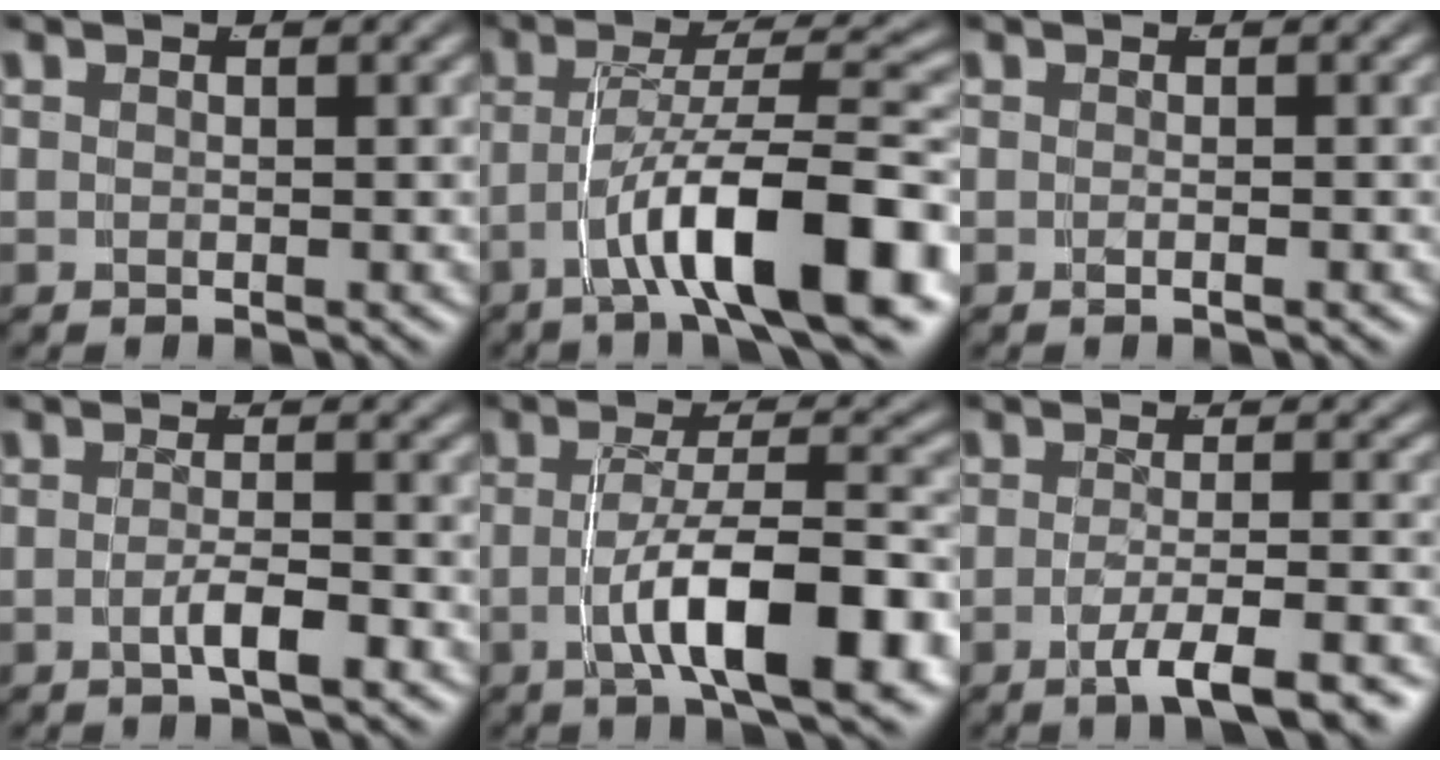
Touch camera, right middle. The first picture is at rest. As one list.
[{"total": 9.8, "force": [-4.4, 2.5, 8.4], "torque": [-0.121, -0.001, -0.062]}, {"total": 0.7, "force": [-0.4, -0.5, 0.2], "torque": [-0.009, -0.002, -0.005]}, {"total": 2.2, "force": [-1.3, -0.1, 1.7], "torque": [-0.028, -0.006, -0.023]}, {"total": 8.3, "force": [-3.2, 2.4, 7.3], "torque": [-0.106, -0.002, -0.048]}, {"total": 4.6, "force": [-3.2, 0.4, 3.3], "torque": [-0.059, -0.015, -0.044]}]